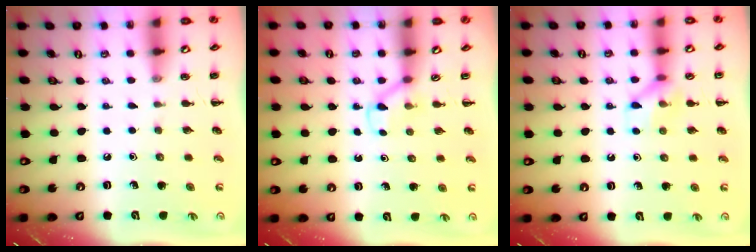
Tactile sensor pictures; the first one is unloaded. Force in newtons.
{"total": 3.0, "press": 2.8, "slide": 1.1}
{"total": 8.0, "press": 8.0, "slide": 0.5}